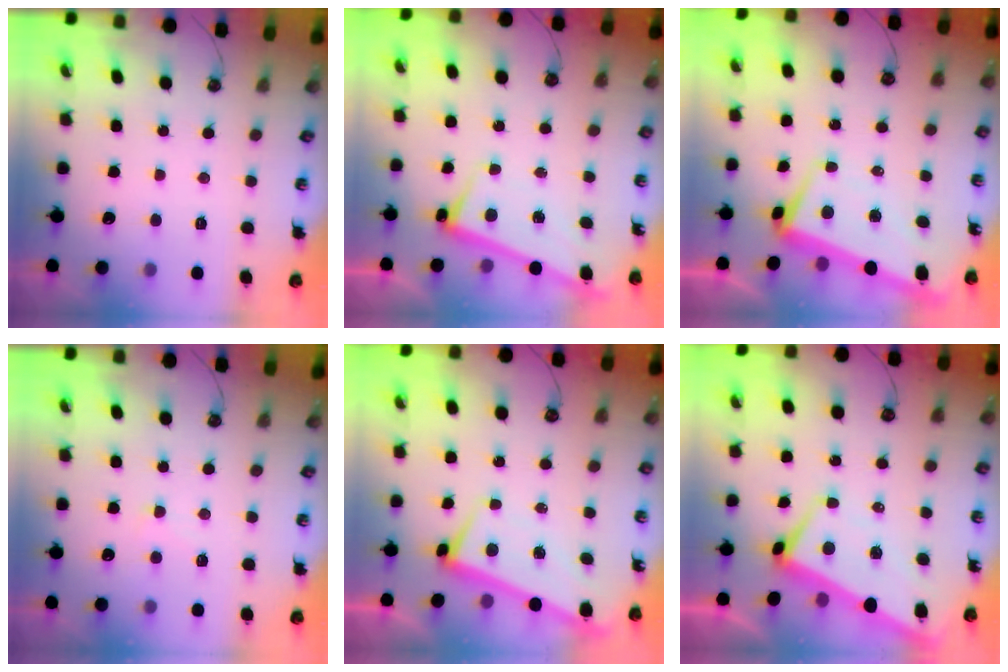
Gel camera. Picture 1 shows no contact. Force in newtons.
{"total": 2.6, "press": 2.4, "slide": 0.9}
{"total": 1.9, "press": 0.8, "slide": 1.8}
{"total": 0.7, "press": 0.5, "slide": 0.5}
{"total": 1.6, "press": 0.5, "slide": 1.5}
{"total": 1.0, "press": 0.3, "slide": 1.0}